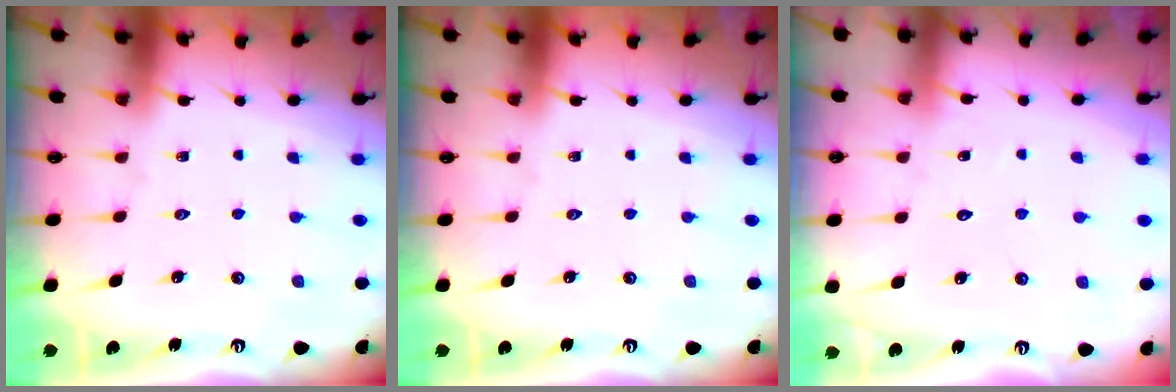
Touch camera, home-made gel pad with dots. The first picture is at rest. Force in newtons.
{"total": 0.0}
{"total": 5.6, "press": 5.5, "slide": 0.6}